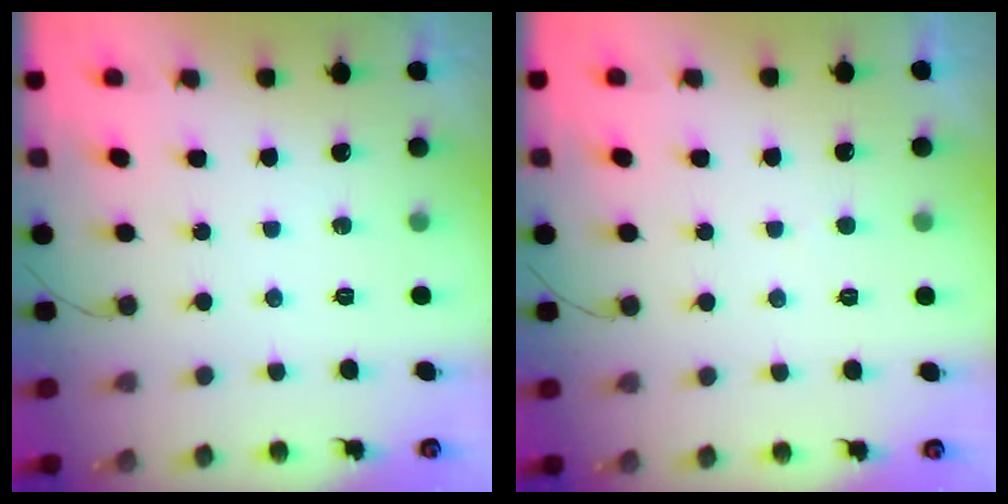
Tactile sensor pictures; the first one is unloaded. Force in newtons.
{"total": 1.9, "press": 1.9, "slide": 0.3}